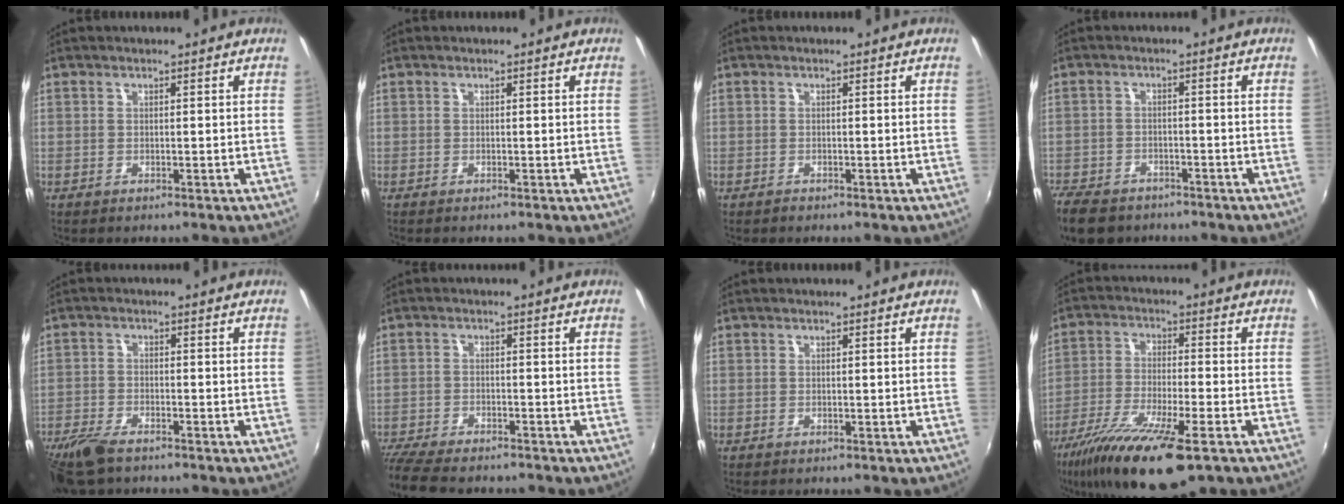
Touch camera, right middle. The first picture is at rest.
{"total": 0.0}
{"total": 0.6, "force": [-0.5, 0.3, 0.0], "torque": [-0.002, 0.000, -0.010]}
{"total": 11.2, "force": [-8.4, 6.1, 4.3], "torque": [-0.127, -0.016, -0.141]}
{"total": 9.1, "force": [-7.0, 3.1, 4.8], "torque": [-0.129, -0.027, -0.137]}
{"total": 11.1, "force": [-9.7, 2.6, 4.8], "torque": [-0.123, -0.036, -0.167]}
{"total": 0.0}
{"total": 17.7, "force": [-11.6, 3.6, 12.8], "torque": [-0.254, -0.053, -0.208]}